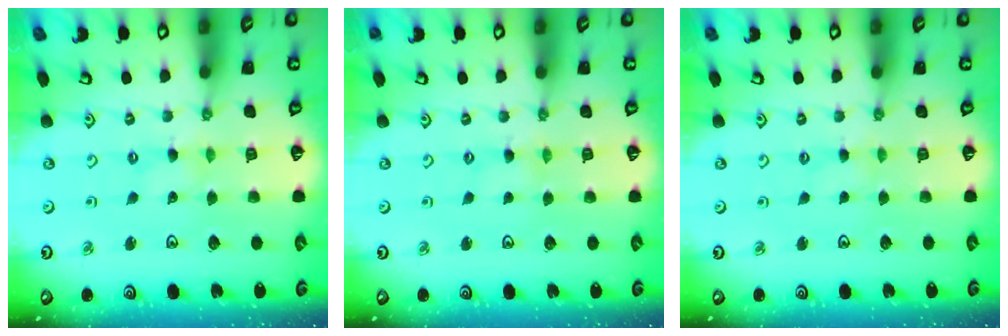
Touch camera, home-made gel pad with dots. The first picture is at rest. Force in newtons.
{"total": 1.7, "press": 1.7, "slide": 0.3}
{"total": 1.6, "press": 1.6, "slide": 0.2}